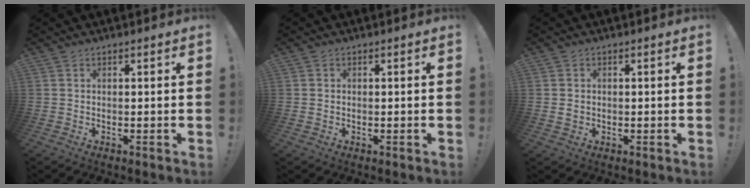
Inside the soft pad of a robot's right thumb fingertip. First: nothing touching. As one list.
[{"total": 0.9, "force": [0.3, 0.8, -0.2], "torque": [0.003, 0.004, 0.004]}, {"total": 1.9, "force": [0.5, 1.8, 0.5], "torque": [-0.003, 0.004, 0.007]}]